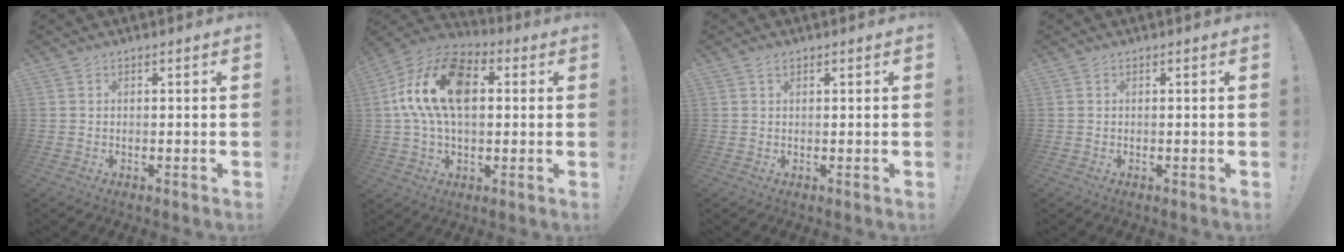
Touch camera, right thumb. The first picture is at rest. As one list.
[{"total": 19.1, "force": [3.8, 11.6, 14.7], "torque": [-0.276, 0.005, 0.066]}, {"total": 1.0, "force": [0.7, 0.6, 0.5], "torque": [-0.005, -0.001, 0.011]}, {"total": 0.0}]